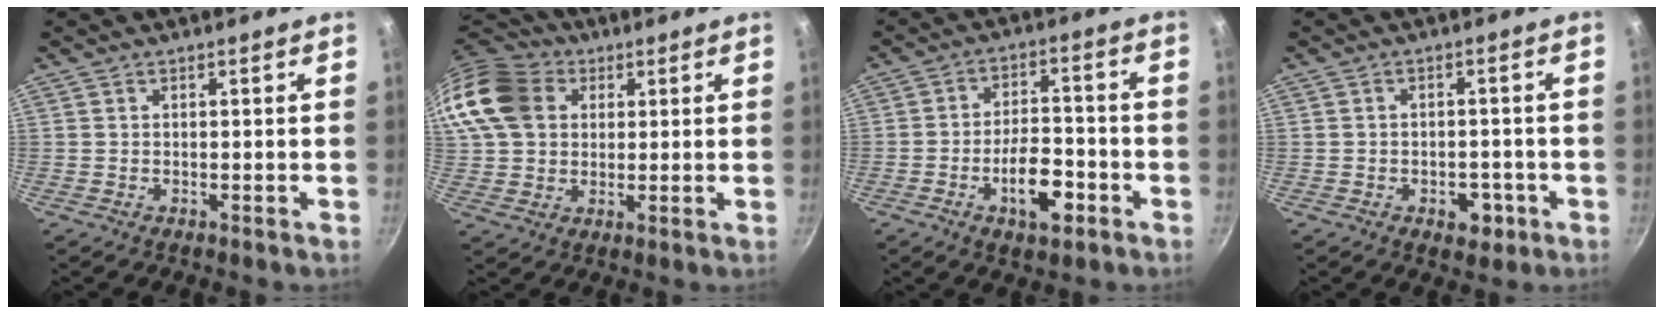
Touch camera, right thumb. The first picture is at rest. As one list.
[{"total": 17.7, "force": [5.2, 14.0, 9.4], "torque": [-0.199, 0.023, 0.087]}, {"total": 10.0, "force": [-4.2, 4.9, 7.7], "torque": [-0.104, 0.030, -0.069]}, {"total": 4.9, "force": [-2.0, 3.3, 3.0], "torque": [-0.022, 0.013, -0.020]}]